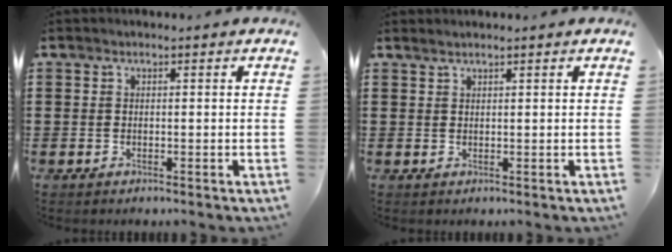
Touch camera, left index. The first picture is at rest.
{"total": 0.9, "force": [0.8, -0.1, 0.4], "torque": [-0.008, -0.001, 0.015]}